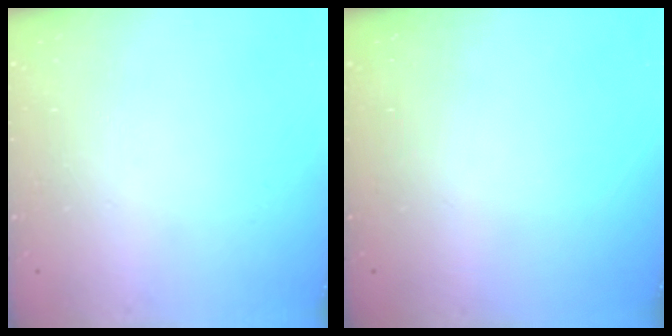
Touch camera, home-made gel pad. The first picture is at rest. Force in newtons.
{"total": 0.0}